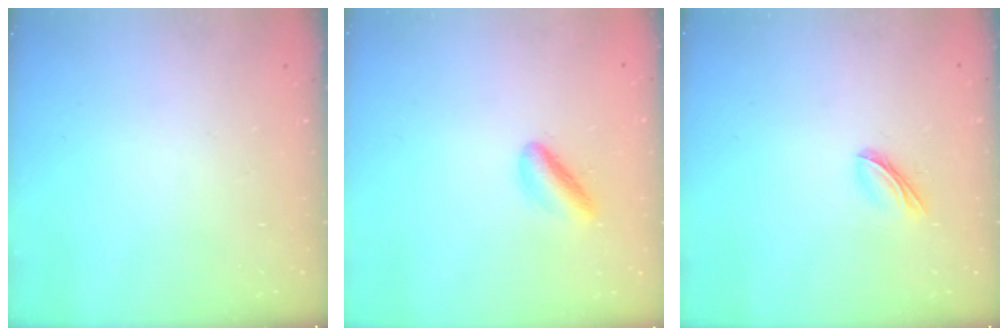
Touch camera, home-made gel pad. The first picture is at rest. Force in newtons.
{"total": 5.1, "press": 5.1, "slide": 0.6}
{"total": 4.2, "press": 4.2, "slide": 0.0}